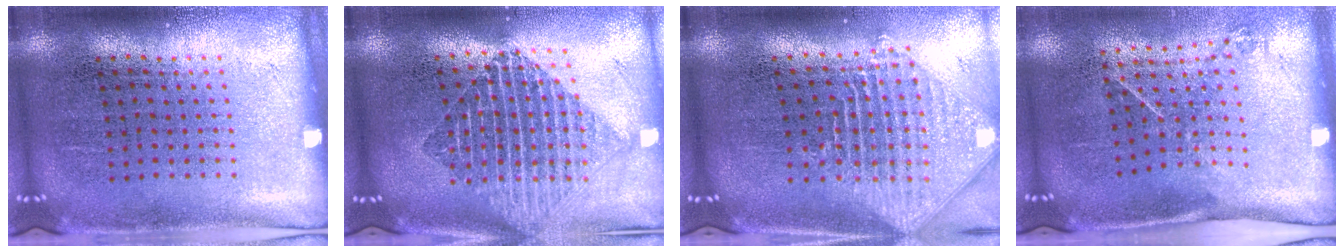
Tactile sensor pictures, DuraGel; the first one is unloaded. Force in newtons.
{"total": 2.0, "press": 1.7, "slide": 1.1}
{"total": 2.3, "press": 1.8, "slide": 1.4}
{"total": 1.4, "press": 0.9, "slide": 1.0}